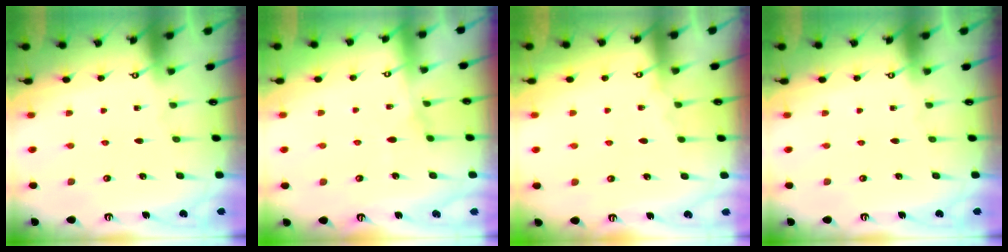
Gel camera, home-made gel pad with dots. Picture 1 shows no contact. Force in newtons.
{"total": 5.2, "press": 5.1, "slide": 0.8}
{"total": 3.8, "press": 3.8, "slide": 0.7}
{"total": 0.0}